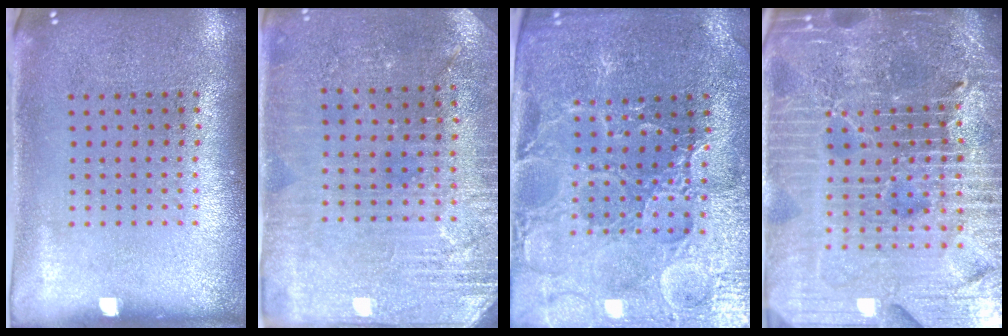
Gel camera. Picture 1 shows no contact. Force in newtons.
{"total": 2.8, "press": 2.8, "slide": 0.5}
{"total": 3.3, "press": 3.3, "slide": 0.5}
{"total": 7.3, "press": 6.3, "slide": 3.6}